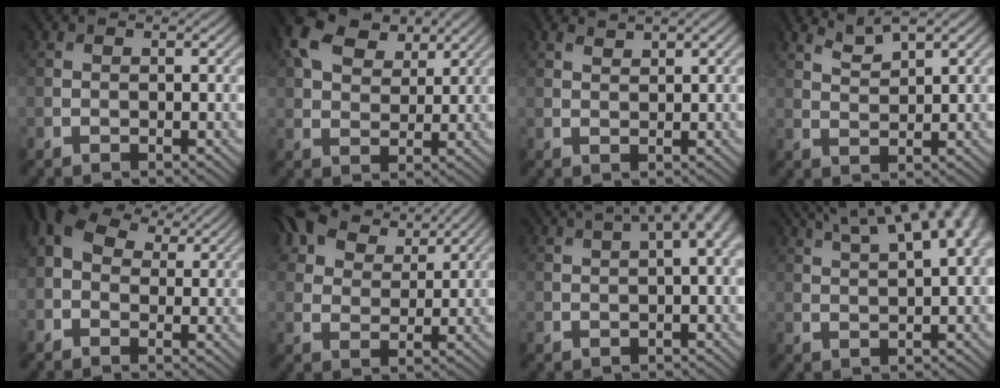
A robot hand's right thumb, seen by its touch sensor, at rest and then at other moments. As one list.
[{"total": 8.6, "force": [4.9, 5.0, 5.0], "torque": [-0.128, 0.018, 0.095]}, {"total": 1.9, "force": [1.7, 0.3, 0.7], "torque": [-0.019, 0.002, 0.038]}, {"total": 3.4, "force": [2.9, 0.5, 1.7], "torque": [-0.041, 0.001, 0.065]}, {"total": 7.5, "force": [2.1, 5.2, 5.0], "torque": [-0.127, 0.008, 0.035]}, {"total": 8.4, "force": [6.1, 4.5, 3.6], "torque": [-0.088, 0.020, 0.112]}, {"total": 6.2, "force": [1.5, 1.9, 5.7], "torque": [-0.062, 0.019, 0.023]}, {"total": 12.8, "force": [6.4, 4.5, 10.1], "torque": [-0.150, 0.046, 0.080]}]